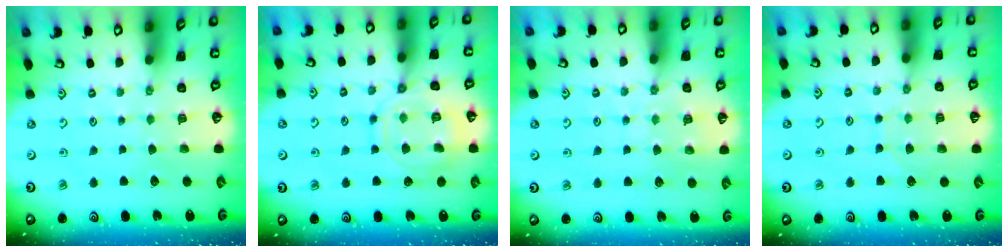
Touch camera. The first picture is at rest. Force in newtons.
{"total": 13.2, "press": 13.1, "slide": 1.2}
{"total": 7.9, "press": 7.9, "slide": 0.8}
{"total": 6.1, "press": 6.1, "slide": 0.4}